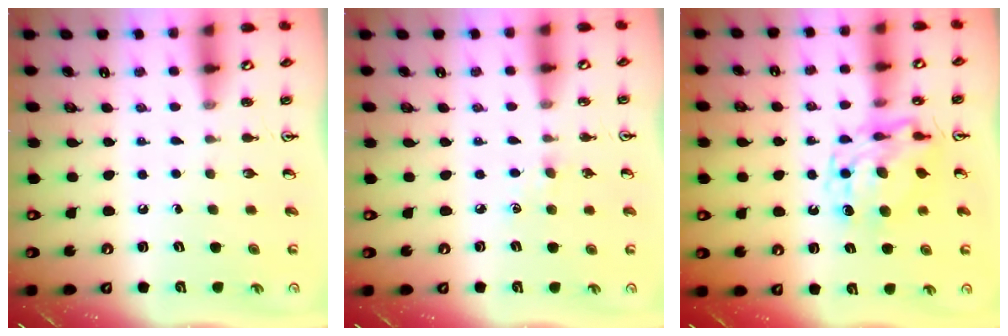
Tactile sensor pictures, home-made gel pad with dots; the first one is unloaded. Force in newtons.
{"total": 4.7, "press": 4.7, "slide": 0.6}
{"total": 11.5, "press": 11.4, "slide": 1.2}